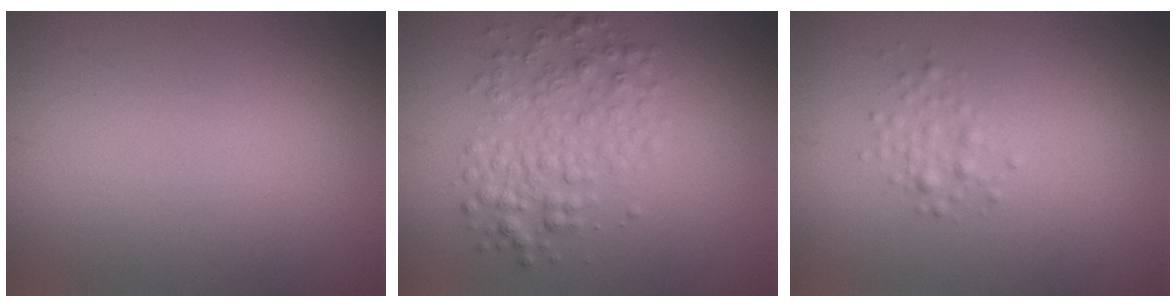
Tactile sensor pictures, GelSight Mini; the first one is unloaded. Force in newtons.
{"total": 3.6, "press": 3.6, "slide": 0.1}
{"total": 1.3, "press": 1.3, "slide": 0.0}